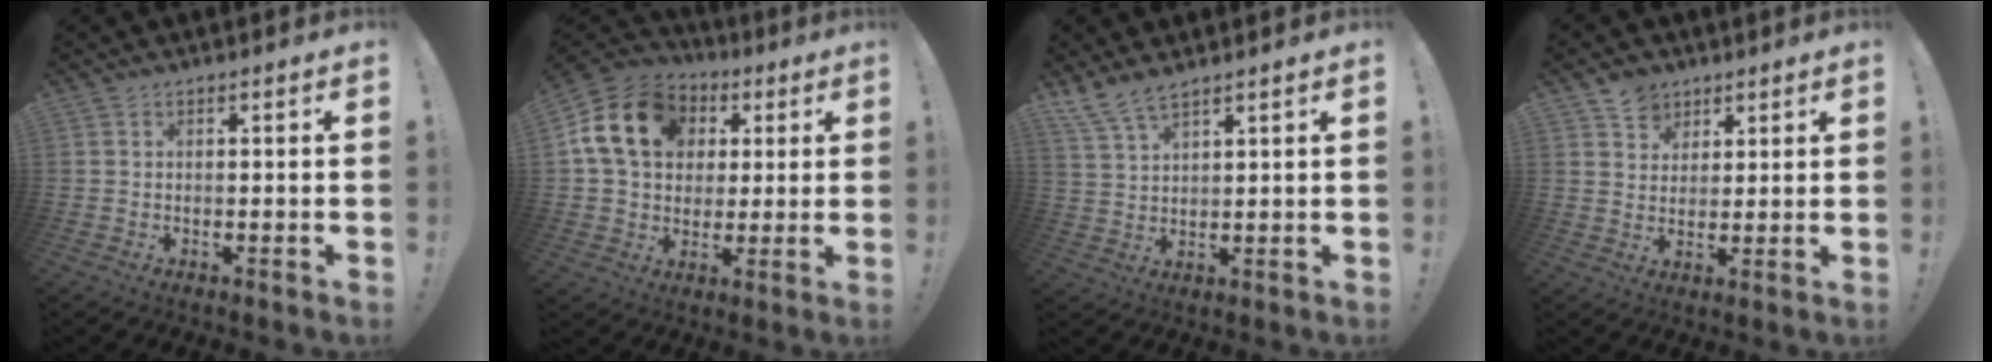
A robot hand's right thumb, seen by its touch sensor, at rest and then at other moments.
{"total": 18.1, "force": [5.1, 13.9, 10.5], "torque": [-0.182, 0.001, 0.097]}
{"total": 6.2, "force": [5.3, 1.4, 3.0], "torque": [-0.076, -0.021, 0.103]}
{"total": 6.0, "force": [4.1, 4.4, 0.8], "torque": [-0.001, -0.029, 0.076]}